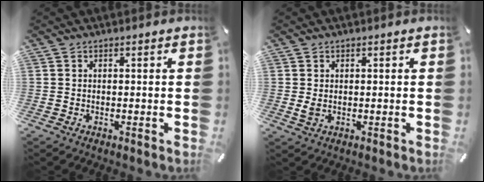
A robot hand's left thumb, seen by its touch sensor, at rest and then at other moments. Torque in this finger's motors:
{"motor_torque": [0.37, 0.51, 0.11, -0.14, 0.00]}